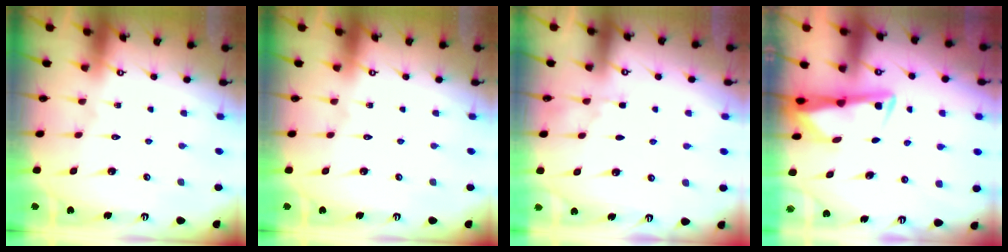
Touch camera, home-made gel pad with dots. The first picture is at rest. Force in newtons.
{"total": 0.0}
{"total": 2.7, "press": 2.7, "slide": 0.4}
{"total": 2.9, "press": 2.9, "slide": 0.4}